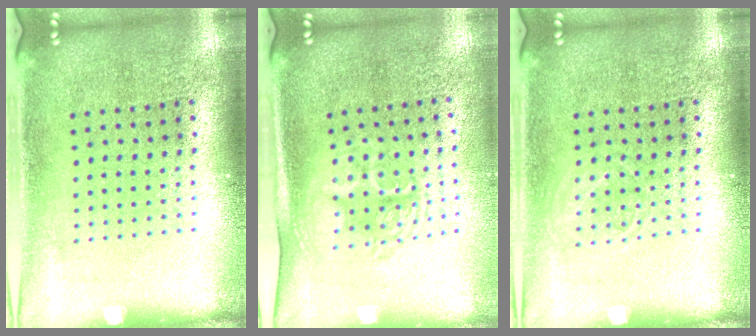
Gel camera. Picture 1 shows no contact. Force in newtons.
{"total": 1.7, "press": 1.4, "slide": 1.0}
{"total": 1.0, "press": 1.0, "slide": 0.1}